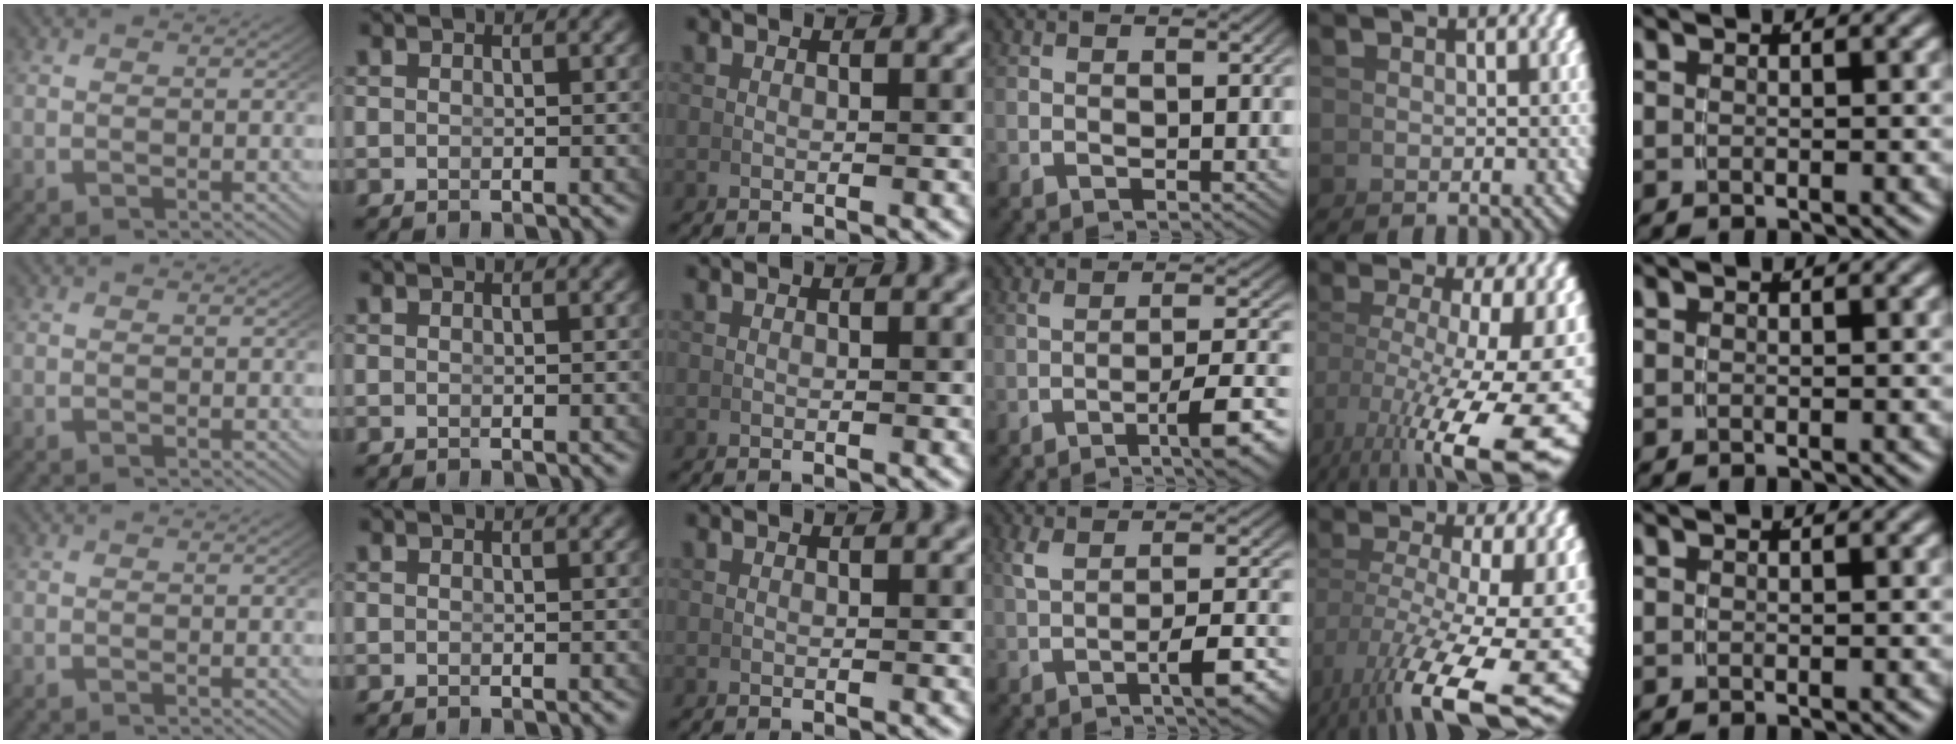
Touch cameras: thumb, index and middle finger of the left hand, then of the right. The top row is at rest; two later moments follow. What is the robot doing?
{"motion": "lift_and_place", "object": "cup"}